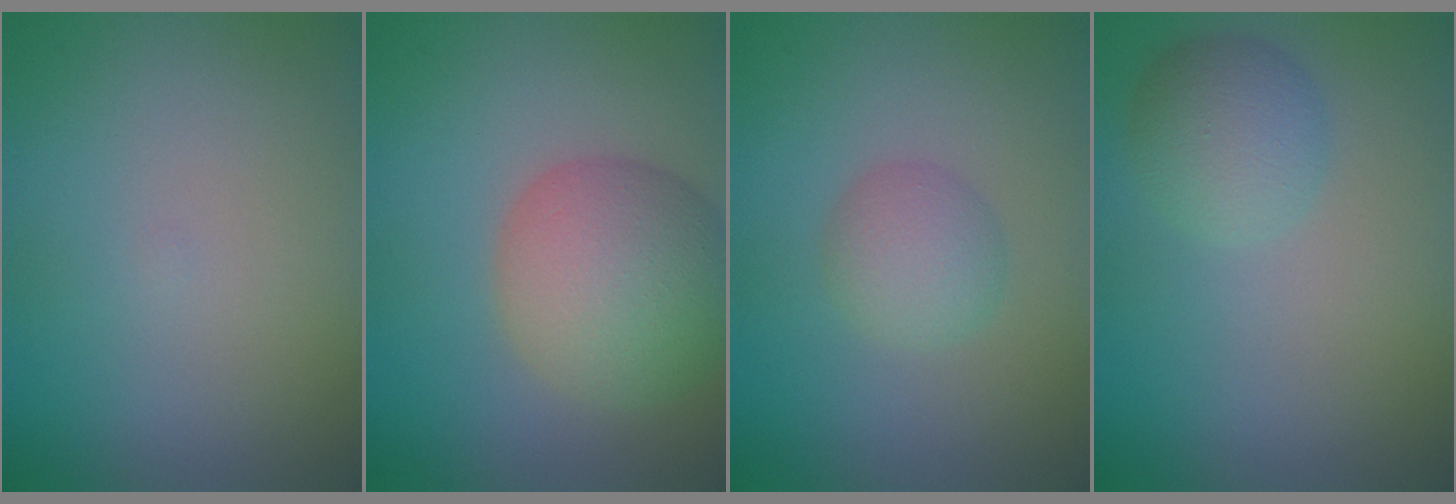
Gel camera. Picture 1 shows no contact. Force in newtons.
{"total": 7.8, "press": 7.8, "slide": 0.5}
{"total": 2.6, "press": 2.6, "slide": 0.0}
{"total": 3.4, "press": 3.4, "slide": 0.1}